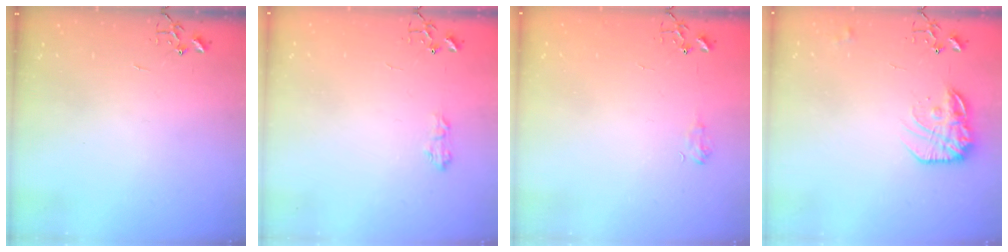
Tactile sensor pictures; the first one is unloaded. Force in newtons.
{"total": 5.9, "press": 5.9, "slide": 0.8}
{"total": 6.0, "press": 5.9, "slide": 0.7}
{"total": 15.5, "press": 15.5, "slide": 1.0}